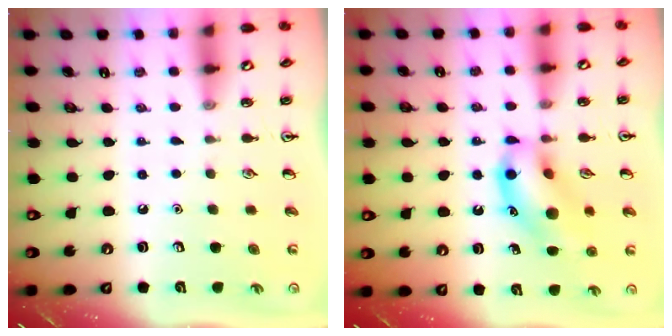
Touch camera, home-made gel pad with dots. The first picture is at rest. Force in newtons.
{"total": 13.7, "press": 13.6, "slide": 1.8}